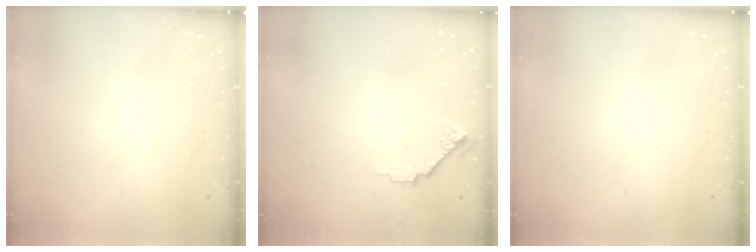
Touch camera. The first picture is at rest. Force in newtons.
{"total": 6.9, "press": 6.9, "slide": 0.6}
{"total": 0.0}